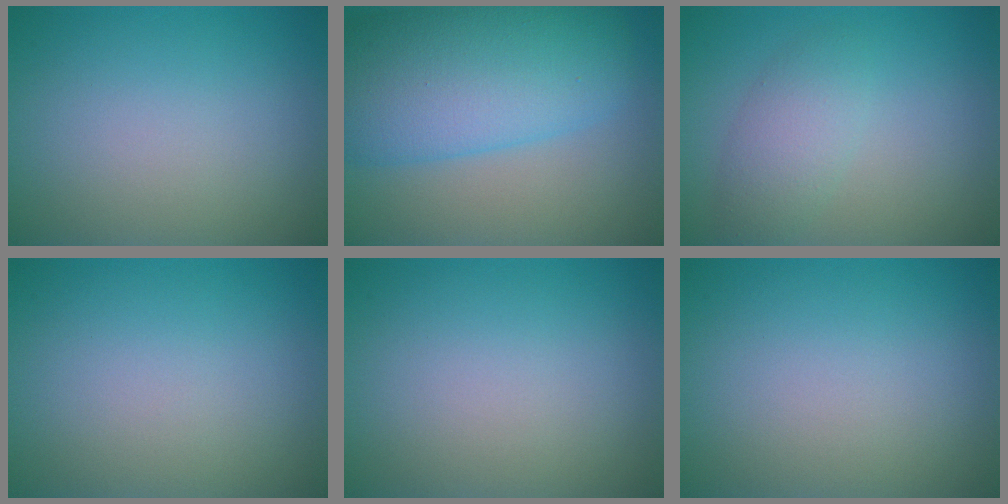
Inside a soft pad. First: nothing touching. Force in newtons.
{"total": 10.8, "press": 10.7, "slide": 0.5}
{"total": 2.9, "press": 2.9, "slide": 0.0}
{"total": 0.0}
{"total": 0.0}
{"total": 0.0}